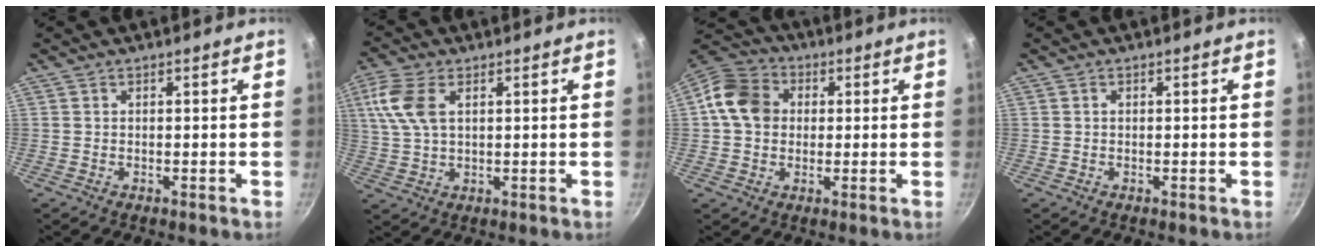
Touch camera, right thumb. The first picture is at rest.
{"total": 8.7, "force": [2.7, 4.9, 6.7], "torque": [-0.142, 0.008, 0.052]}
{"total": 10.1, "force": [1.2, 8.4, 5.4], "torque": [-0.072, 0.015, 0.002]}
{"total": 0.0}